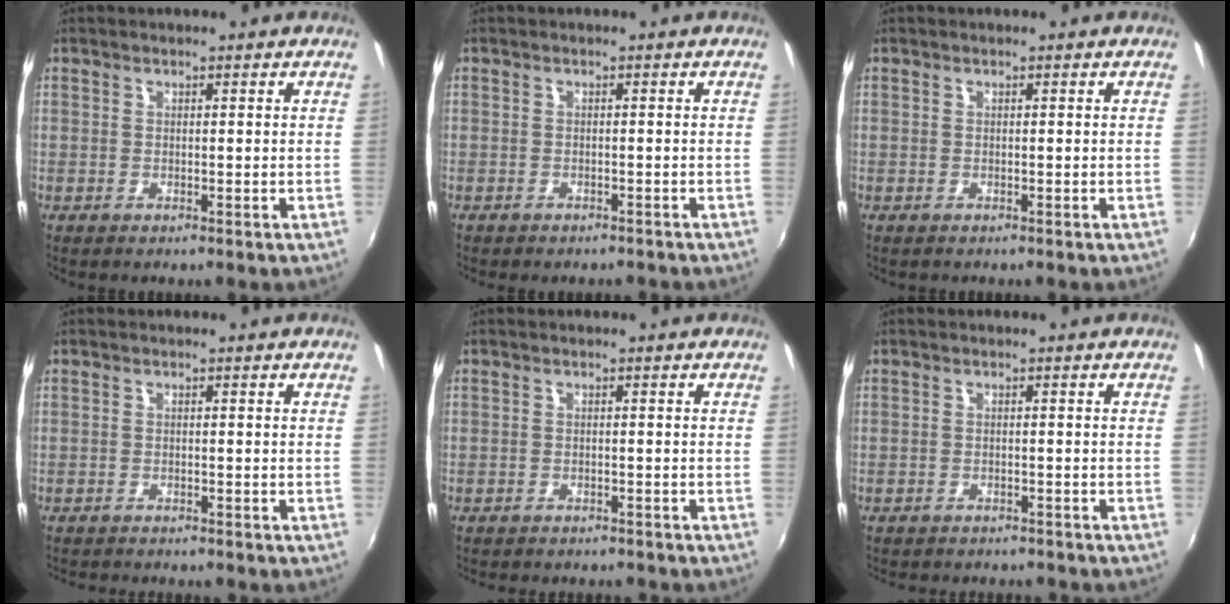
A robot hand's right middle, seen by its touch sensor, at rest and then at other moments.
{"total": 2.7, "force": [-2.3, 1.1, 0.8], "torque": [-0.021, -0.006, -0.031]}
{"total": 0.0}
{"total": 3.8, "force": [-3.6, 0.4, 1.1], "torque": [-0.033, -0.013, -0.057]}
{"total": 5.7, "force": [-5.2, 1.6, 1.8], "torque": [-0.048, -0.011, -0.073]}
{"total": 7.1, "force": [-6.5, 1.9, 2.2], "torque": [-0.058, -0.014, -0.089]}